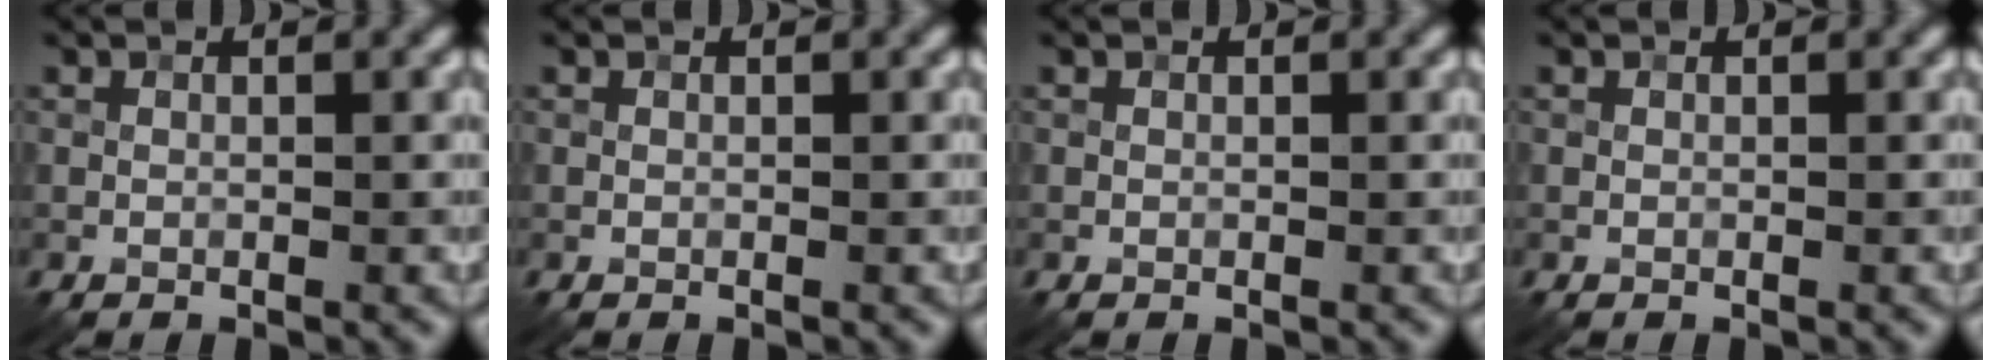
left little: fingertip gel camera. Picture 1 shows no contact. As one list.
[{"total": 0.0}, {"total": 0.0}, {"total": 0.0}]